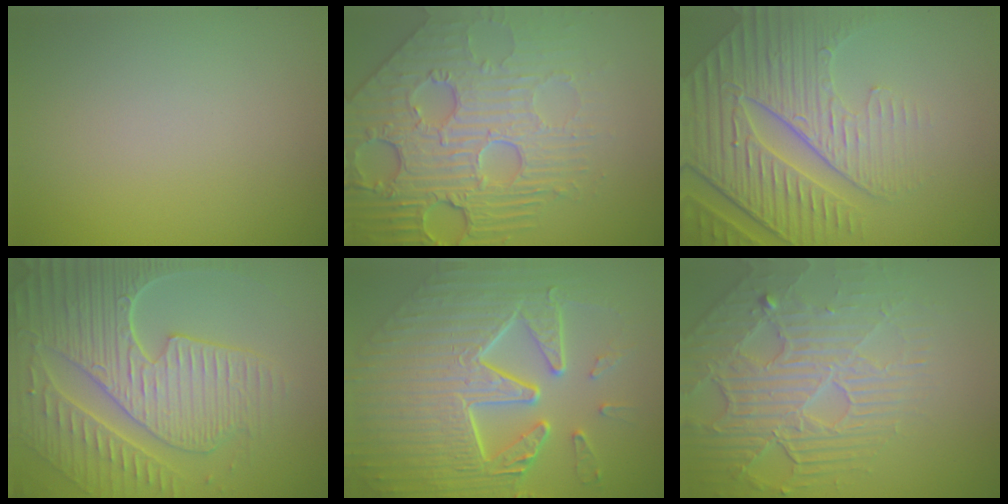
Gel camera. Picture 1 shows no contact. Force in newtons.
{"total": 8.6, "press": 6.0, "slide": 6.1}
{"total": 8.0, "press": 5.8, "slide": 5.5}
{"total": 8.7, "press": 6.2, "slide": 6.1}
{"total": 10.5, "press": 7.3, "slide": 7.5}
{"total": 5.1, "press": 4.6, "slide": 2.2}